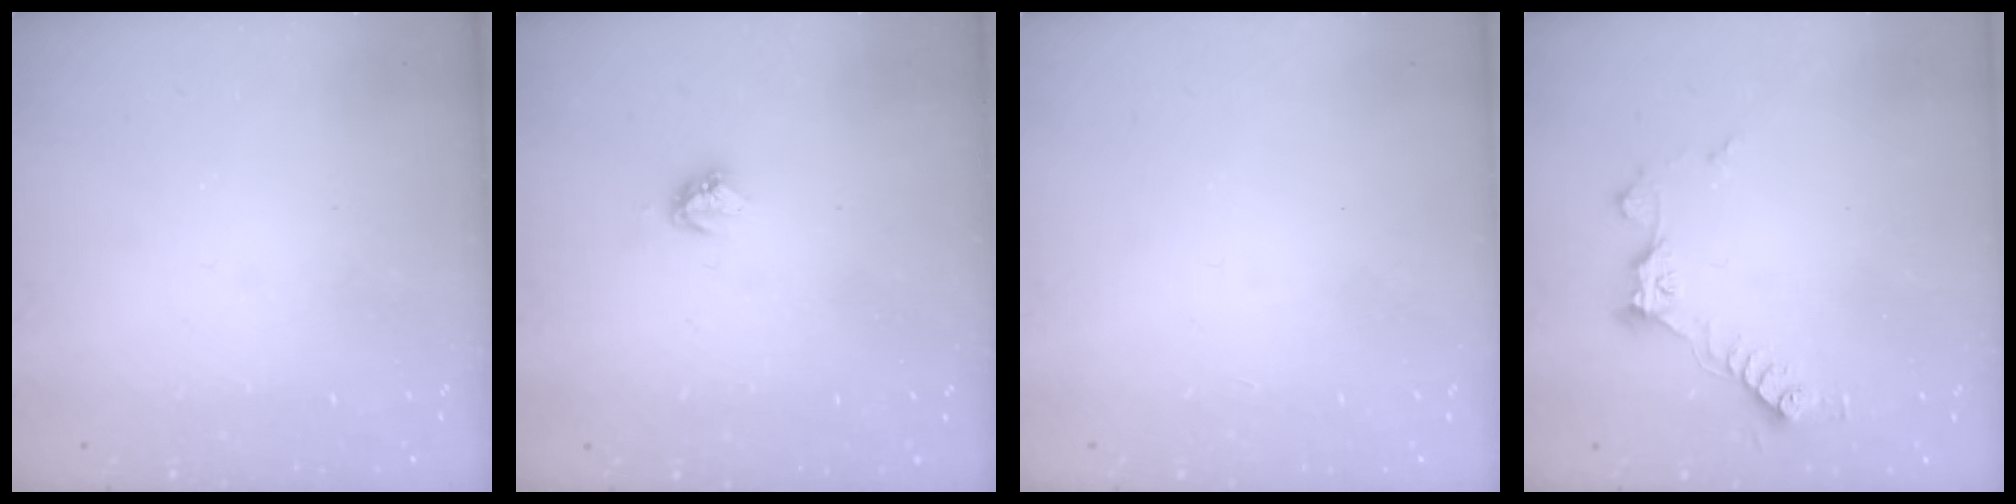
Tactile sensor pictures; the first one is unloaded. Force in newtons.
{"total": 4.0, "press": 3.9, "slide": 0.5}
{"total": 0.0}
{"total": 8.1, "press": 8.1, "slide": 0.2}